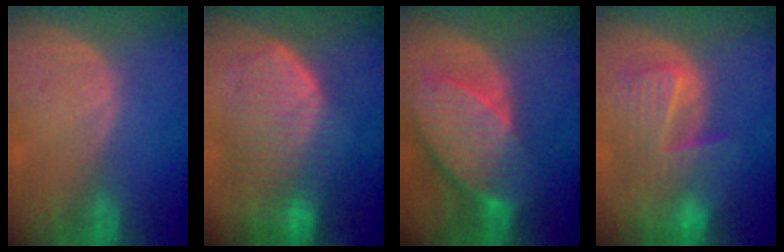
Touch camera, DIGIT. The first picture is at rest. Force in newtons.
{"total": 10.8, "press": 9.4, "slide": 5.3}
{"total": 10.4, "press": 9.1, "slide": 5.0}
{"total": 10.2, "press": 8.9, "slide": 5.0}